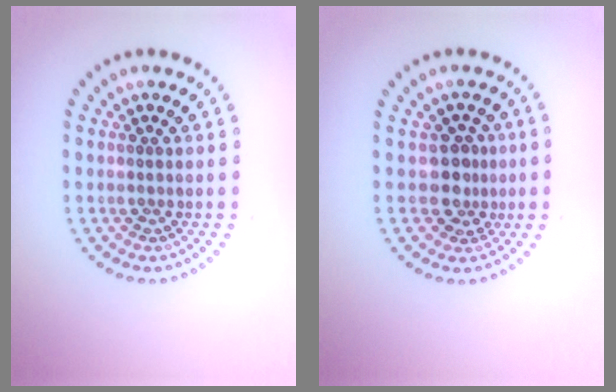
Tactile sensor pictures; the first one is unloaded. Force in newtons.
{"total": 2.5, "press": 2.2, "slide": 1.3}